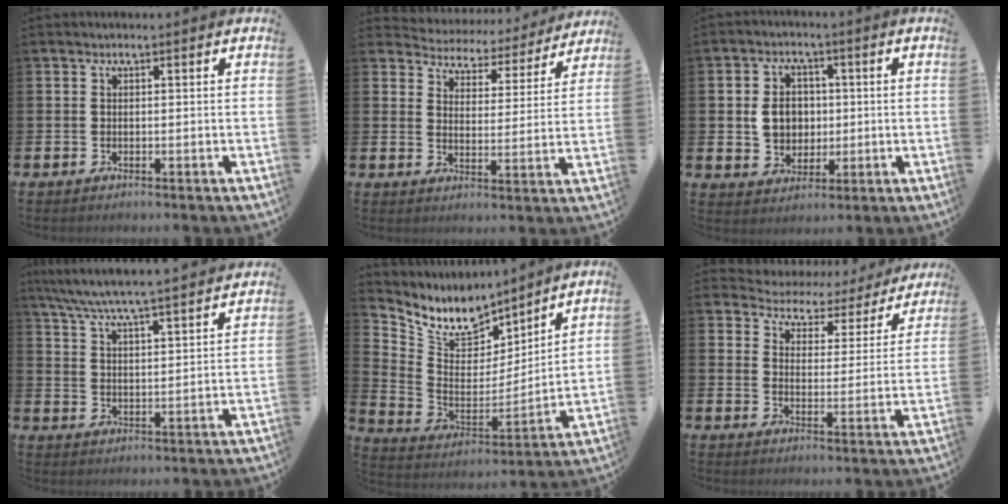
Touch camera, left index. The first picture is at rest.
{"total": 4.3, "force": [4.0, 1.6, -0.1], "torque": [-0.019, -0.041, 0.062]}
{"total": 5.4, "force": [0.6, 4.6, 2.6], "torque": [-0.042, 0.009, 0.002]}
{"total": 6.8, "force": [6.5, -0.2, 2.0], "torque": [-0.064, -0.047, 0.112]}
{"total": 8.8, "force": [7.8, 3.8, 1.8], "torque": [-0.076, -0.058, 0.139]}
{"total": 4.1, "force": [3.6, 1.9, 0.0], "torque": [-0.019, -0.040, 0.053]}